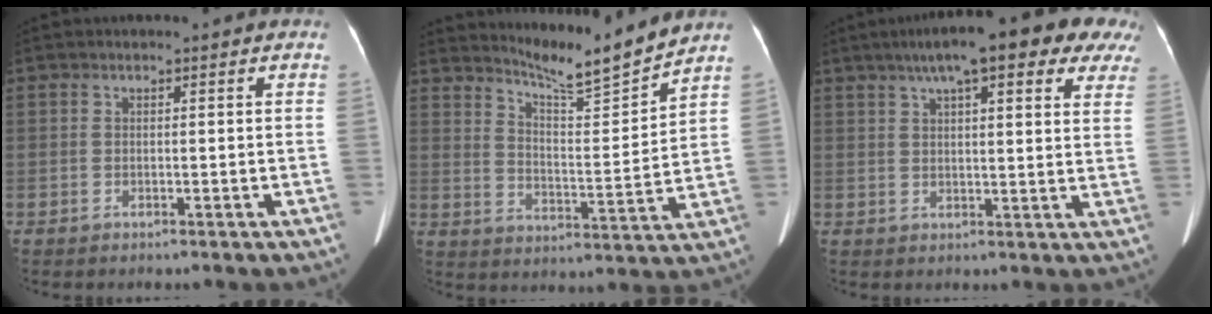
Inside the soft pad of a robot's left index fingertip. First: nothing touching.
{"total": 9.9, "force": [9.6, -1.6, 1.8], "torque": [-0.044, -0.034, 0.158]}
{"total": 20.1, "force": [13.5, 4.2, 14.2], "torque": [-0.210, 0.050, 0.165]}